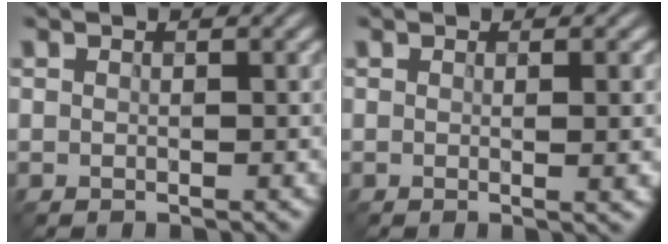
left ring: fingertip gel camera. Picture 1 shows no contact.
{"total": 3.3, "force": [0.1, 1.0, 3.1], "torque": [-0.032, 0.001, 0.000]}